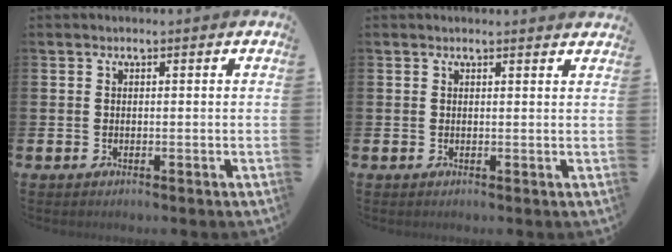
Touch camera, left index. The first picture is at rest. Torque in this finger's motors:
{"motor_torque": [0.41, -1.73, -0.17, 0.00]}